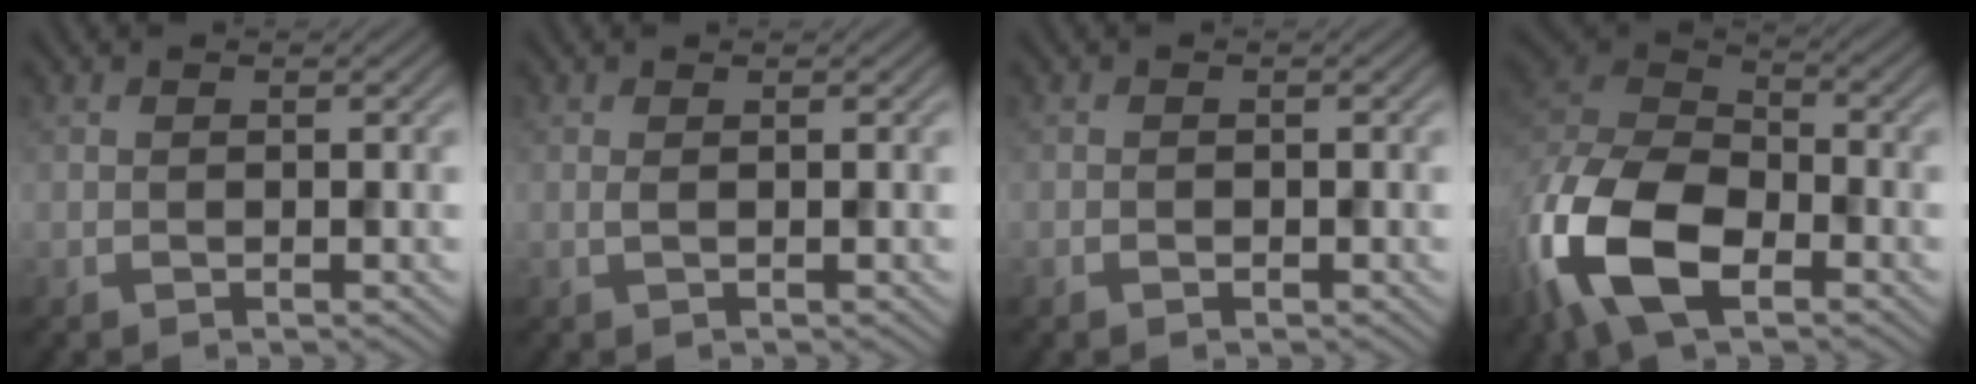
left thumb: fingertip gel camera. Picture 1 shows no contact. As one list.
[{"total": 0.7, "force": [0.0, 0.1, 0.7], "torque": [-0.021, -0.001, 0.001]}, {"total": 0.6, "force": [-0.5, 0.3, 0.3], "torque": [-0.006, -0.002, -0.009]}, {"total": 15.5, "force": [-6.9, 8.7, 10.8], "torque": [-0.280, -0.031, -0.143]}]